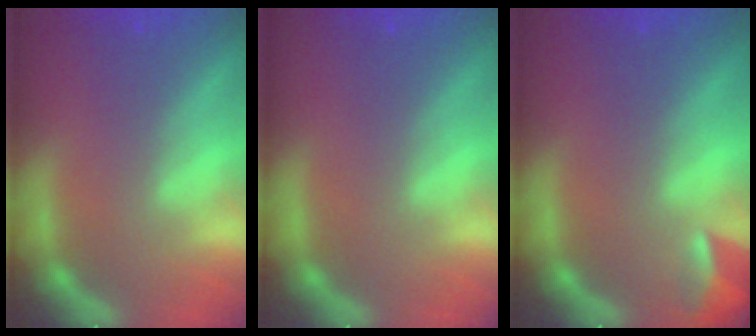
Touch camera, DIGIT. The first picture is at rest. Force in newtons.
{"total": 0.0}
{"total": 2.9}